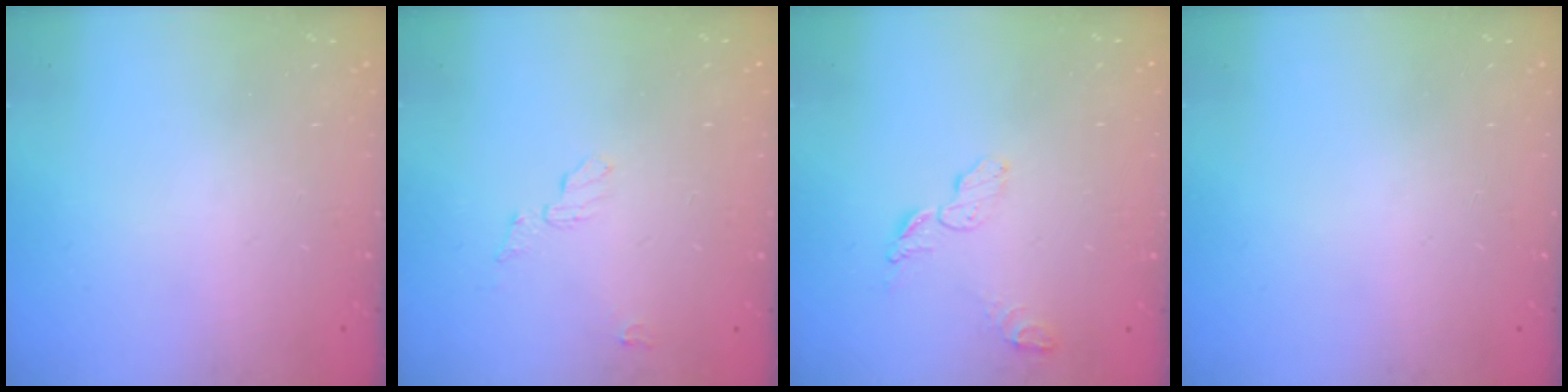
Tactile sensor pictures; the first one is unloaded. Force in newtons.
{"total": 5.9, "press": 5.9, "slide": 0.5}
{"total": 6.8, "press": 6.8, "slide": 0.1}
{"total": 0.0}